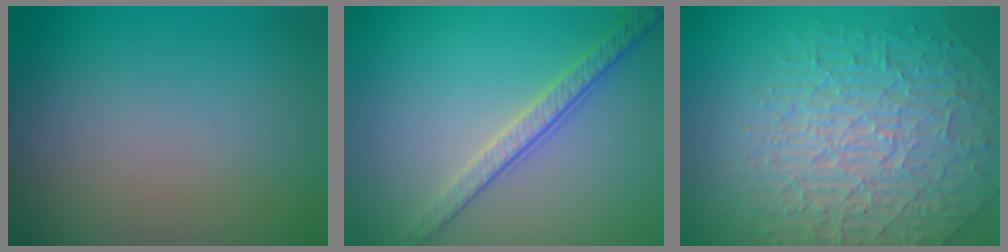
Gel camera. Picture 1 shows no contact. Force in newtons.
{"total": 2.8, "press": 2.4, "slide": 1.5}
{"total": 7.2, "press": 5.8, "slide": 4.2}